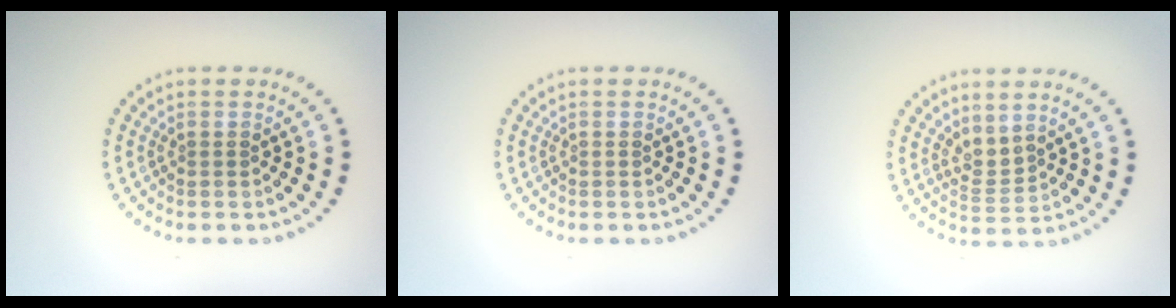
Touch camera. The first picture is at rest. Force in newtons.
{"total": 0.0}
{"total": 1.8, "press": 1.4, "slide": 1.1}